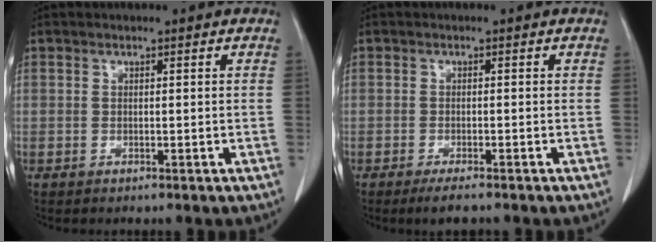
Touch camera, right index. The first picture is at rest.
{"total": 3.2, "force": [-2.5, 0.4, 2.0], "torque": [-0.031, -0.008, -0.038]}